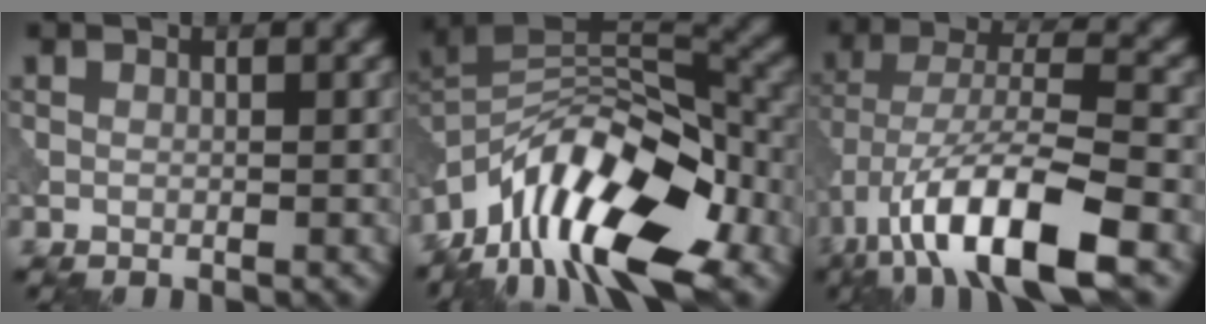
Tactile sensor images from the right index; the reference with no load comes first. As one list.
[{"total": 13.5, "force": [-7.0, 6.4, 9.6], "torque": [-0.161, 0.026, -0.137]}, {"total": 11.8, "force": [-6.2, 3.5, 9.4], "torque": [-0.165, 0.004, -0.114]}]